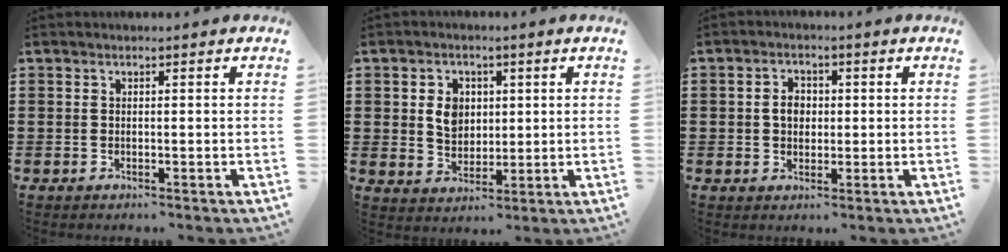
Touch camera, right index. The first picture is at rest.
{"total": 4.8, "force": [0.9, 3.9, 2.7], "torque": [-0.059, 0.011, 0.012]}
{"total": 3.1, "force": [0.0, 2.3, 2.0], "torque": [-0.044, 0.010, -0.002]}